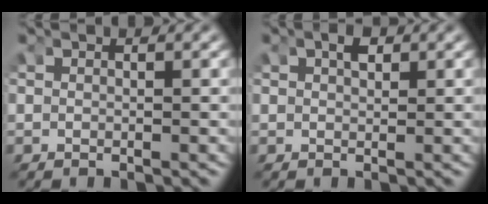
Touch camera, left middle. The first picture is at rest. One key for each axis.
{"total": 1.2, "fx": 0.7, "fy": 0.4, "fz": 0.8, "tx": -0.013, "ty": 0.001, "tz": 0.014}